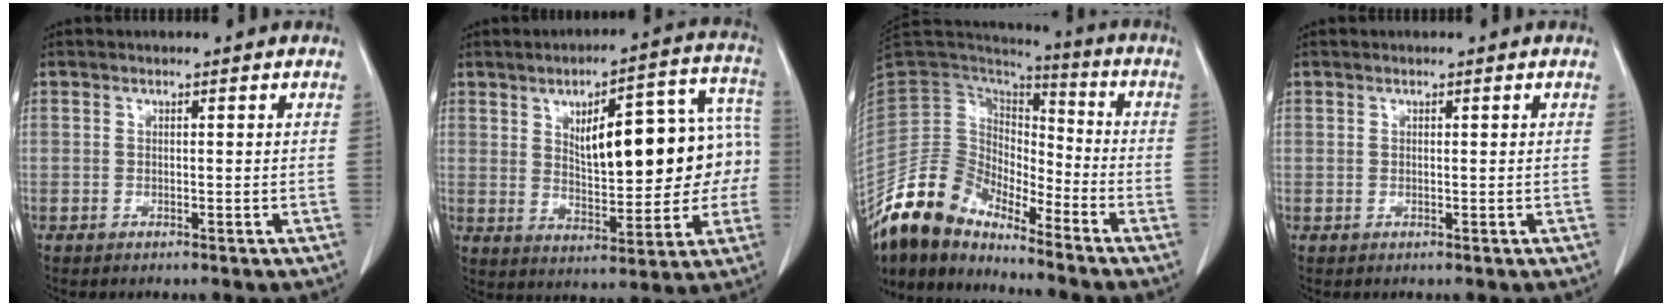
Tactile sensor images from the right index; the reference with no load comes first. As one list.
[{"total": 17.4, "force": [2.0, 6.5, 16.0], "torque": [-0.208, 0.043, 0.038]}, {"total": 11.9, "force": [-10.8, 4.2, 3.0], "torque": [-0.067, 0.049, -0.214]}, {"total": 0.0}]